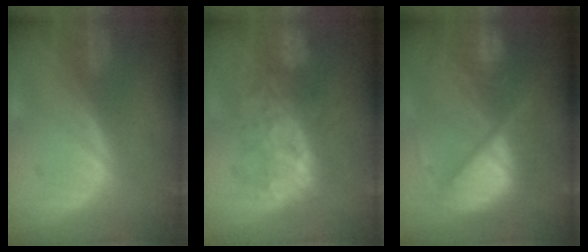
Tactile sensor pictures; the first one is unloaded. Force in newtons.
{"total": 9.3, "press": 8.5, "slide": 4.0}
{"total": 10.8, "press": 10.7, "slide": 1.3}